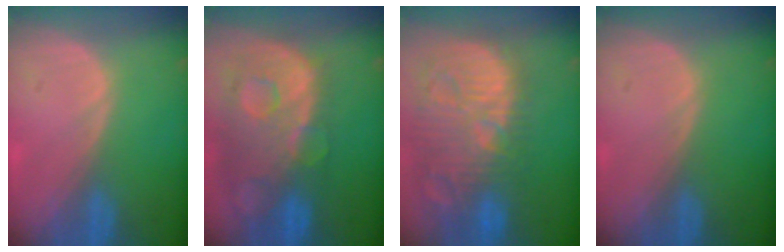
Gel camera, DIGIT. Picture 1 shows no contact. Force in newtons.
{"total": 13.4, "press": 11.0, "slide": 7.6}
{"total": 15.0, "press": 13.0, "slide": 7.4}
{"total": 0.0}